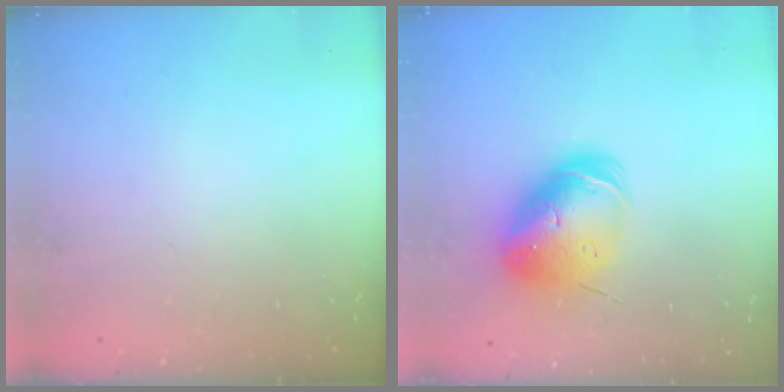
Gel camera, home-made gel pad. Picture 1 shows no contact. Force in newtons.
{"total": 14.5, "press": 14.3, "slide": 2.4}